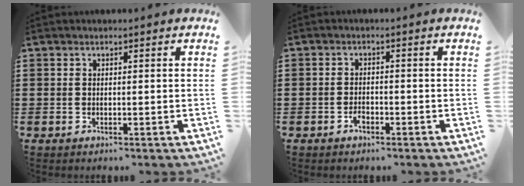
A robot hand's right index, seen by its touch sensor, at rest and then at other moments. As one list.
[{"total": 1.6, "force": [-1.2, 0.7, 0.9], "torque": [-0.019, -0.002, -0.022]}]